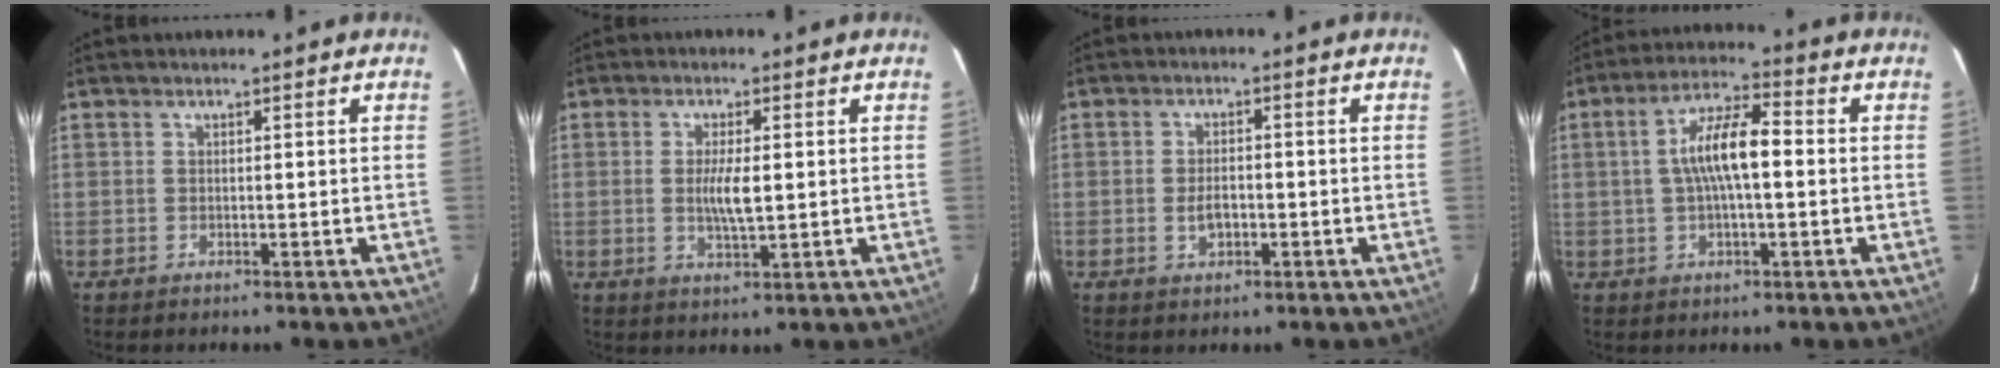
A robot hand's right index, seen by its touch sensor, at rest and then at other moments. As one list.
[{"total": 4.8, "force": [0.1, 1.3, 4.6], "torque": [-0.085, -0.005, 0.003]}, {"total": 3.4, "force": [-1.0, 1.9, 2.6], "torque": [-0.049, 0.001, -0.014]}, {"total": 9.1, "force": [0.1, 2.6, 8.8], "torque": [-0.165, 0.016, 0.003]}]